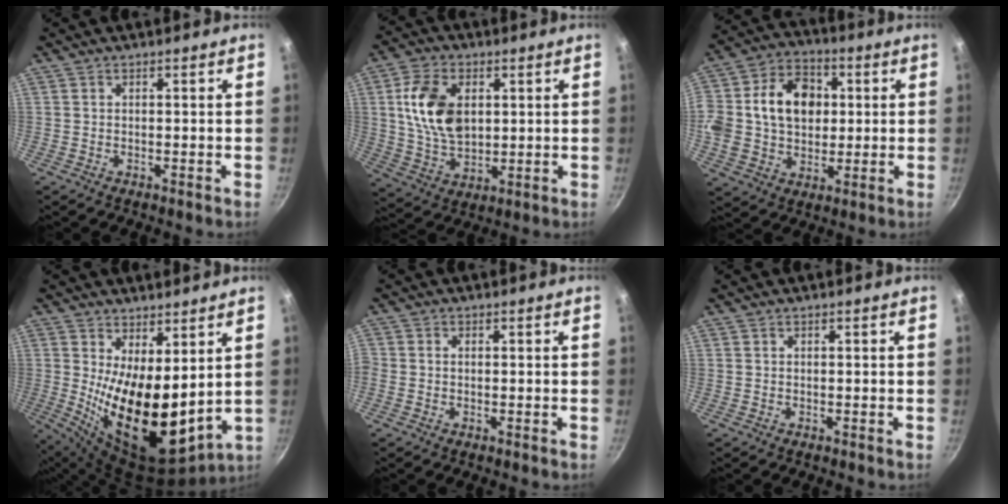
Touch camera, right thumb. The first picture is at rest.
{"total": 13.3, "force": [2.7, 8.6, 9.7], "torque": [-0.164, -0.010, 0.056]}
{"total": 18.7, "force": [2.4, 14.3, 11.8], "torque": [-0.196, 0.028, 0.030]}
{"total": 17.7, "force": [3.3, 8.3, 15.3], "torque": [-0.223, -0.060, 0.073]}
{"total": 1.0, "force": [-0.1, 0.8, 0.5], "torque": [-0.011, 0.003, -0.004]}
{"total": 0.0}